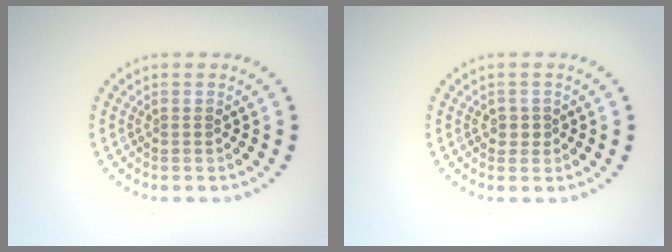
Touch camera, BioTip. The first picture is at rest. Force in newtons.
{"total": 1.1, "press": 1.0, "slide": 0.5}